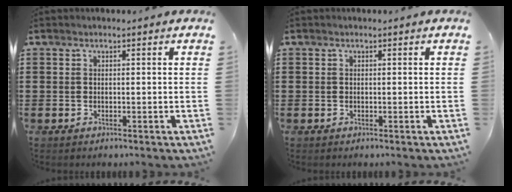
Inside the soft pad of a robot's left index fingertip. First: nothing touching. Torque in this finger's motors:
{"motor_torque": [0.32, 0.32, -0.01, -0.01]}